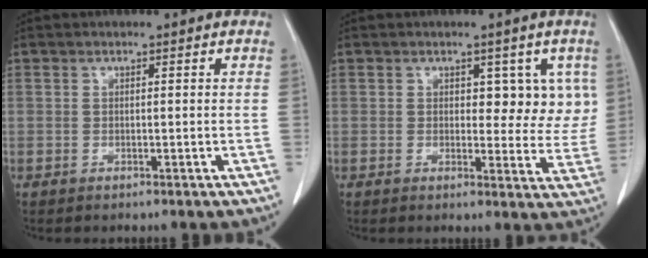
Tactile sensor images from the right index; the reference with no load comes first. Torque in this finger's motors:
{"motor_torque": [0.25, 0.26, 0.05, 0.02]}